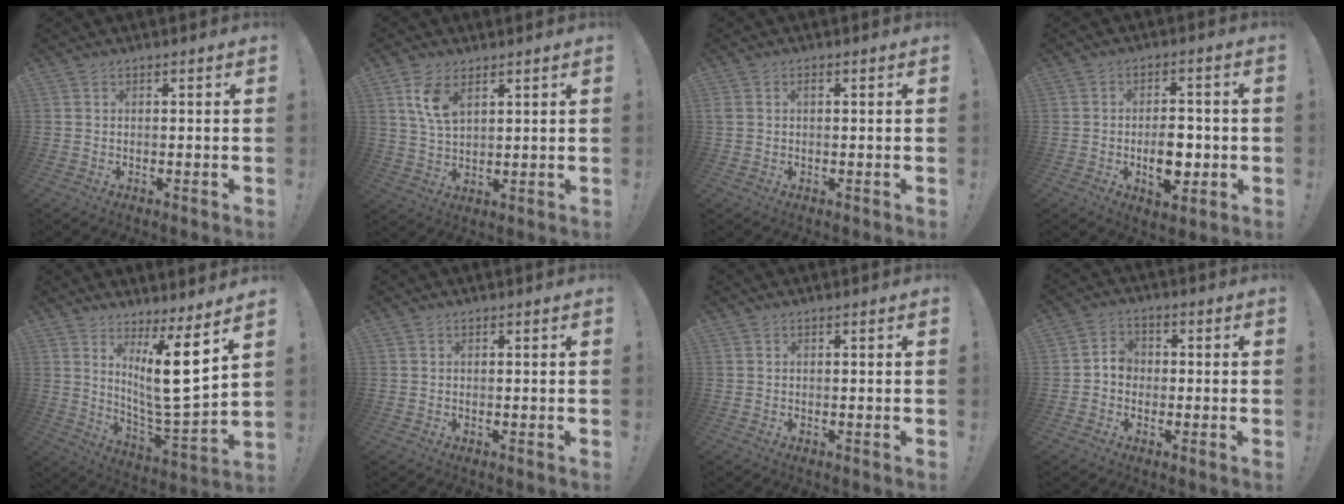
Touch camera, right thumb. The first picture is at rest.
{"total": 7.6, "force": [4.0, 4.0, 5.0], "torque": [-0.090, -0.017, 0.072]}
{"total": 1.5, "force": [0.2, 0.7, 1.3], "torque": [-0.027, 0.004, 0.003]}
{"total": 9.2, "force": [-2.2, 5.5, 7.1], "torque": [-0.109, 0.012, -0.033]}
{"total": 14.3, "force": [6.5, 1.8, 12.6], "torque": [-0.199, -0.063, 0.096]}
{"total": 0.0}
{"total": 0.0}
{"total": 4.8, "force": [-1.2, 4.1, 2.4], "torque": [-0.038, 0.015, -0.019]}